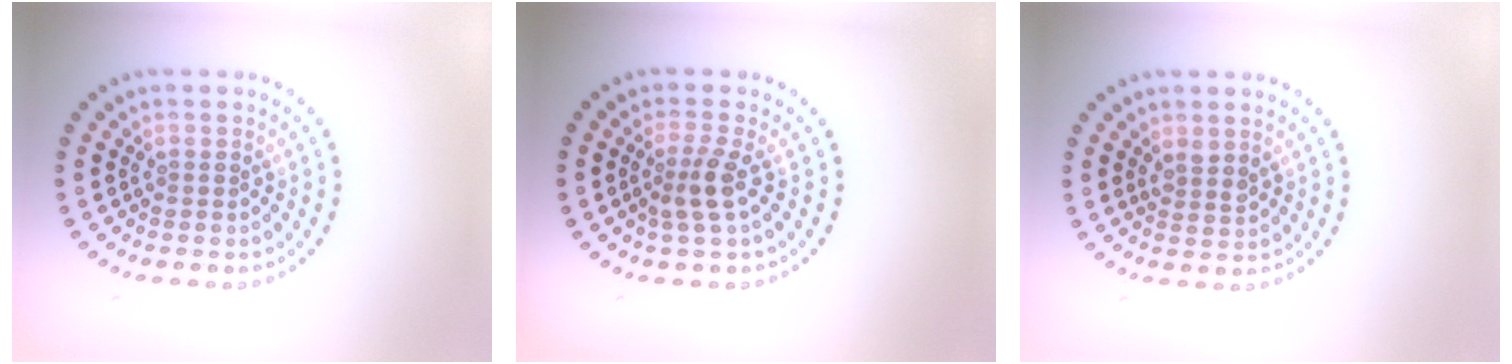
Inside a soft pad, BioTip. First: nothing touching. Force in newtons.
{"total": 2.3, "press": 1.8, "slide": 1.5}
{"total": 1.4, "press": 1.2, "slide": 0.7}